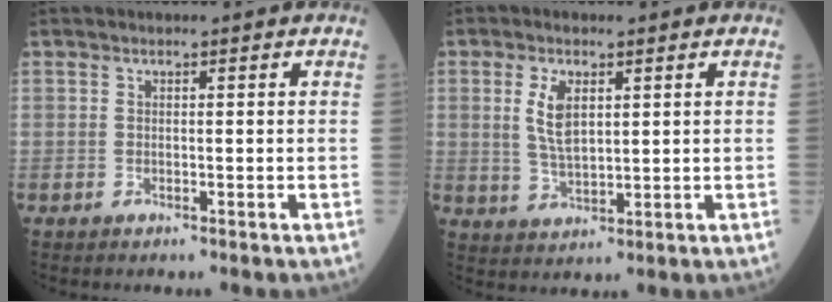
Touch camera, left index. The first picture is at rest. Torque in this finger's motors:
{"motor_torque": [0.96, 0.00, 0.50, 0.08]}